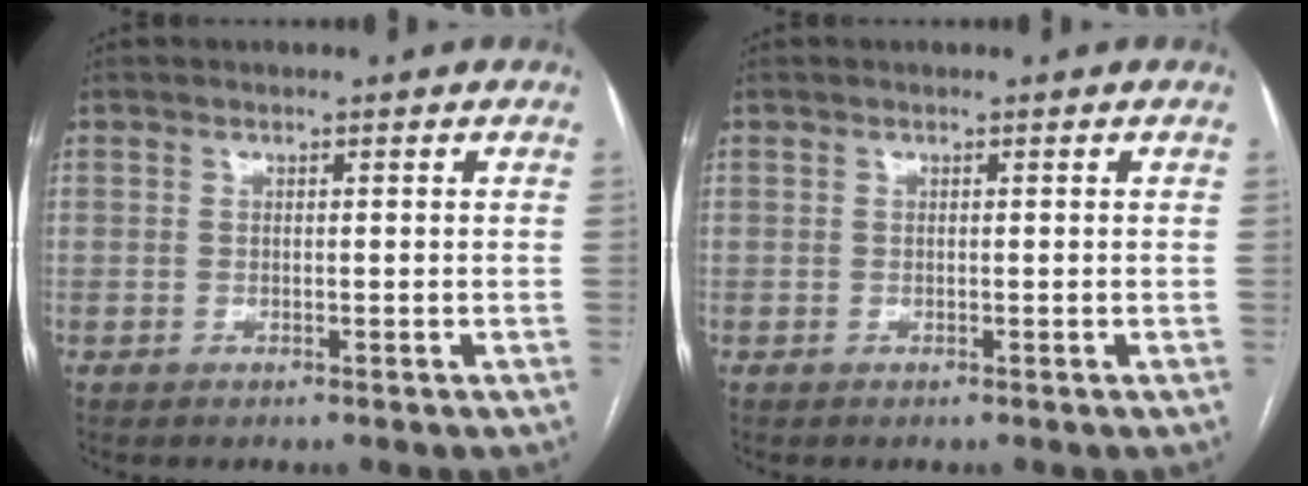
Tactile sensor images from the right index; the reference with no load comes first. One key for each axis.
{"total": 0.0}